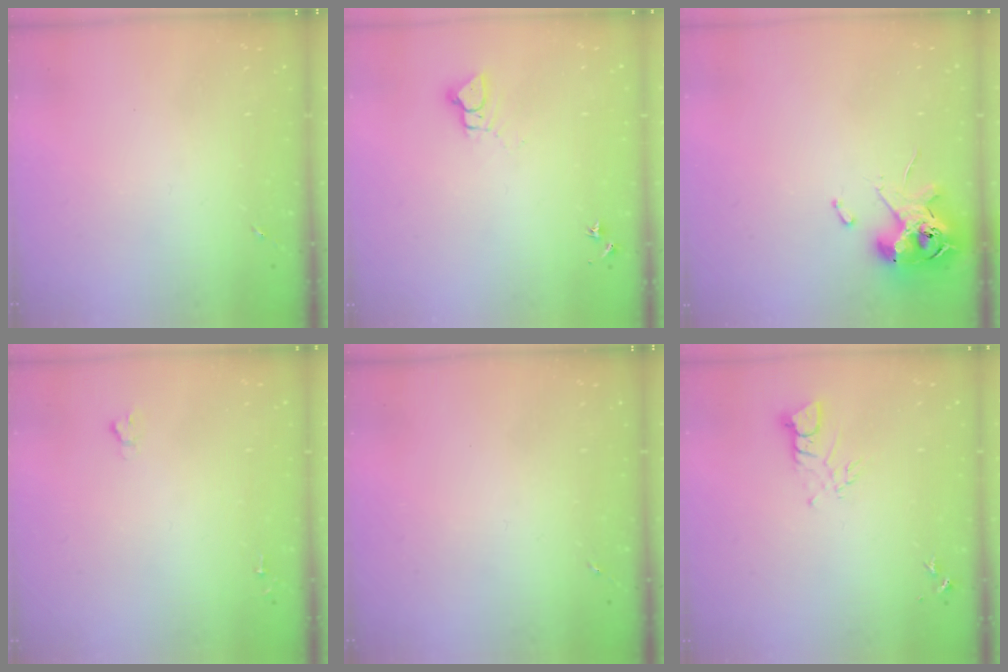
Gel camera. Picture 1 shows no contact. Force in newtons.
{"total": 4.4, "press": 4.3, "slide": 0.4}
{"total": 11.6, "press": 11.4, "slide": 2.0}
{"total": 1.6, "press": 1.6, "slide": 0.2}
{"total": 0.0}
{"total": 3.7, "press": 3.7, "slide": 0.4}